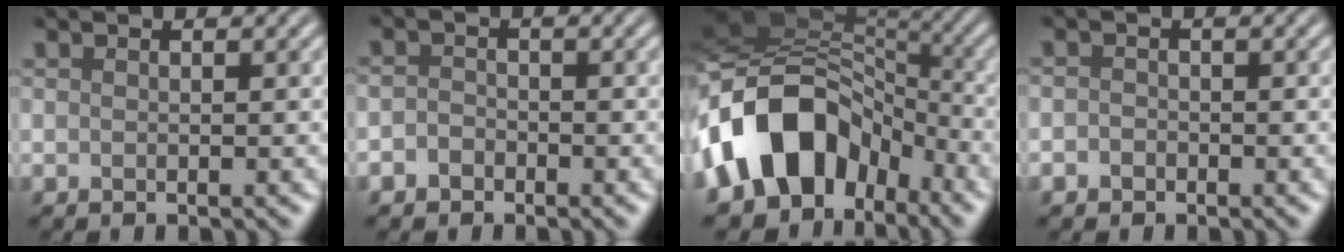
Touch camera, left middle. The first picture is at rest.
{"total": 1.4, "force": [-0.8, 1.1, 0.4], "torque": [0.007, 0.005, -0.023]}
{"total": 12.8, "force": [-4.0, 9.3, 7.9], "torque": [-0.142, 0.017, -0.086]}
{"total": 1.1, "force": [-0.5, 1.0, 0.3], "torque": [0.011, 0.003, -0.015]}